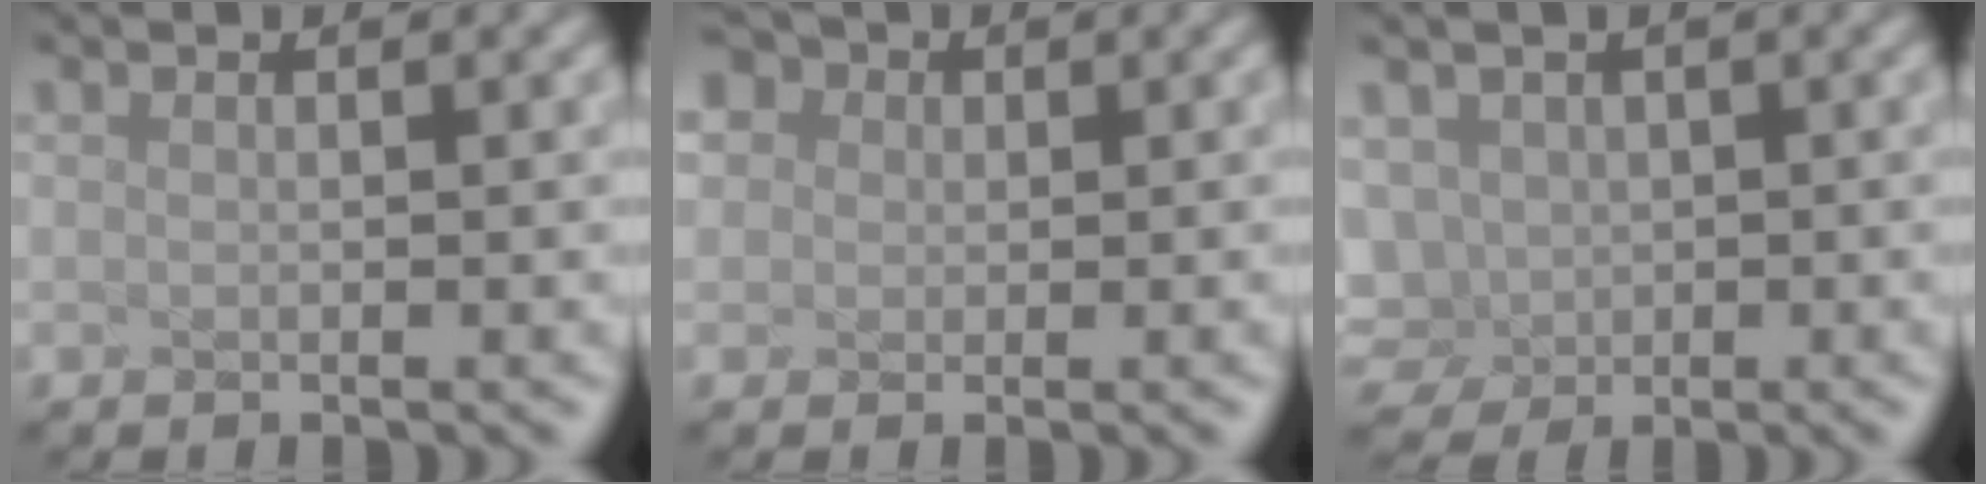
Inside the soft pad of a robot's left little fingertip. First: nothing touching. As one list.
[{"total": 3.0, "force": [1.5, 2.4, 1.0], "torque": [-0.063, 0.014, 0.049]}, {"total": 2.8, "force": [-1.0, 2.4, 1.1], "torque": [-0.072, -0.012, 0.036]}]